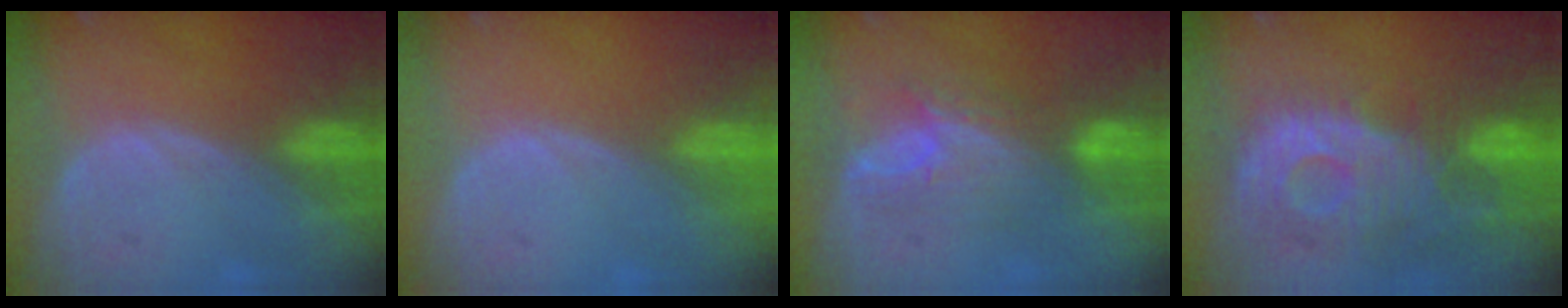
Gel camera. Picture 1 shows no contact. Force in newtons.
{"total": 0.0}
{"total": 7.3, "press": 7.2, "slide": 1.3}
{"total": 12.1, "press": 10.8, "slide": 5.4}